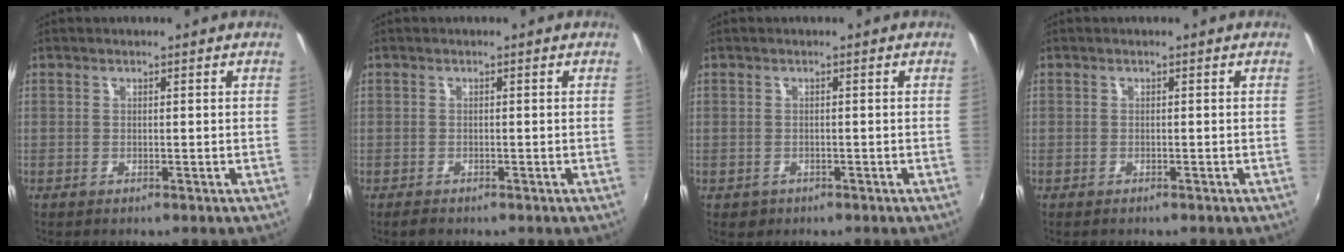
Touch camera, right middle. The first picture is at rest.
{"total": 1.5, "force": [-1.1, 0.8, 0.3], "torque": [-0.009, -0.004, -0.020]}
{"total": 1.9, "force": [-0.8, 1.6, 0.6], "torque": [-0.014, -0.005, -0.010]}
{"total": 0.7, "force": [-0.6, 0.3, 0.1], "torque": [-0.004, -0.003, -0.011]}